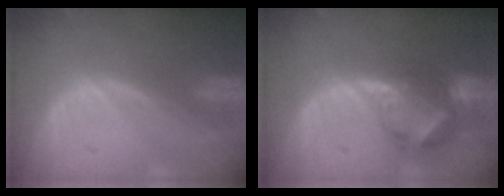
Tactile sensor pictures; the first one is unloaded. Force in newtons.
{"total": 6.9, "press": 6.3, "slide": 2.9}